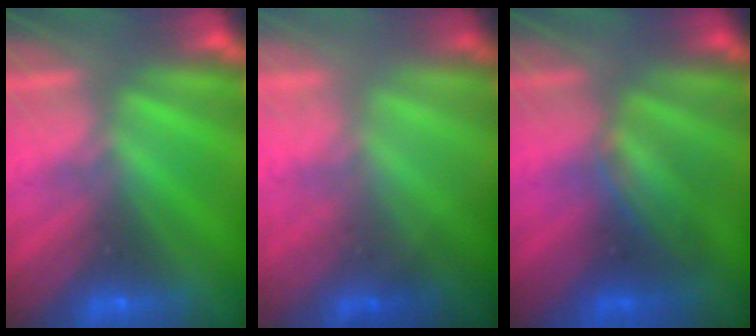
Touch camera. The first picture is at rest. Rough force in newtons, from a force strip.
{"total": 1.1}
{"total": 3.3}